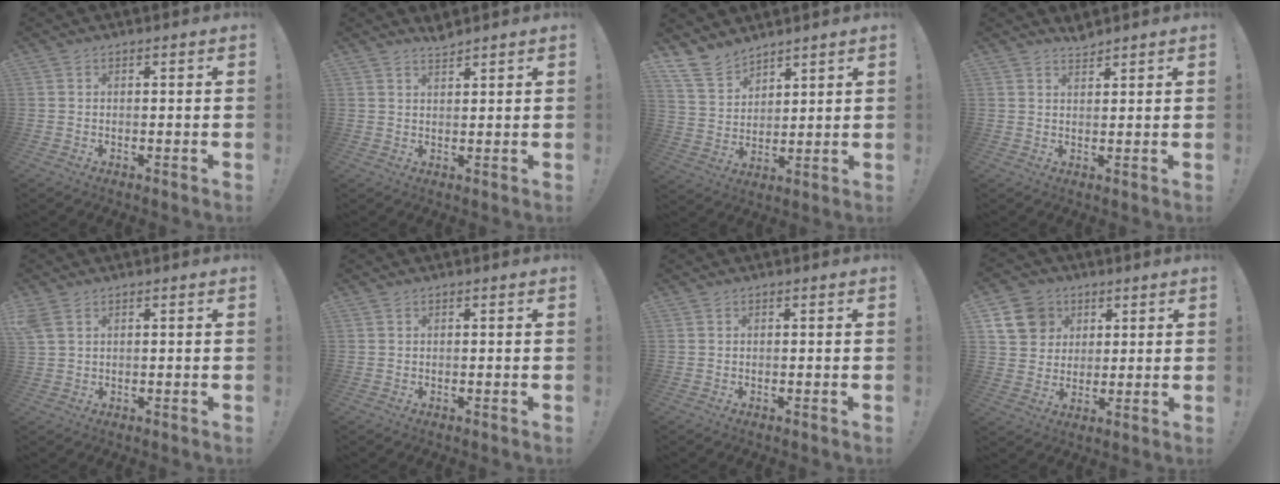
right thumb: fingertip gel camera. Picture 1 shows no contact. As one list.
[{"total": 2.4, "force": [2.3, 0.1, 0.5], "torque": [-0.005, -0.019, 0.042]}, {"total": 10.4, "force": [8.4, 5.2, 3.3], "torque": [-0.073, -0.057, 0.168]}, {"total": 2.4, "force": [2.4, 0.4, 0.4], "torque": [-0.002, -0.017, 0.043]}, {"total": 4.0, "force": [2.0, 2.2, 2.7], "torque": [-0.059, 0.003, 0.044]}, {"total": 0.0}, {"total": 0.0}, {"total": 12.0, "force": [5.3, 10.0, 4.1], "torque": [-0.057, -0.022, 0.108]}]